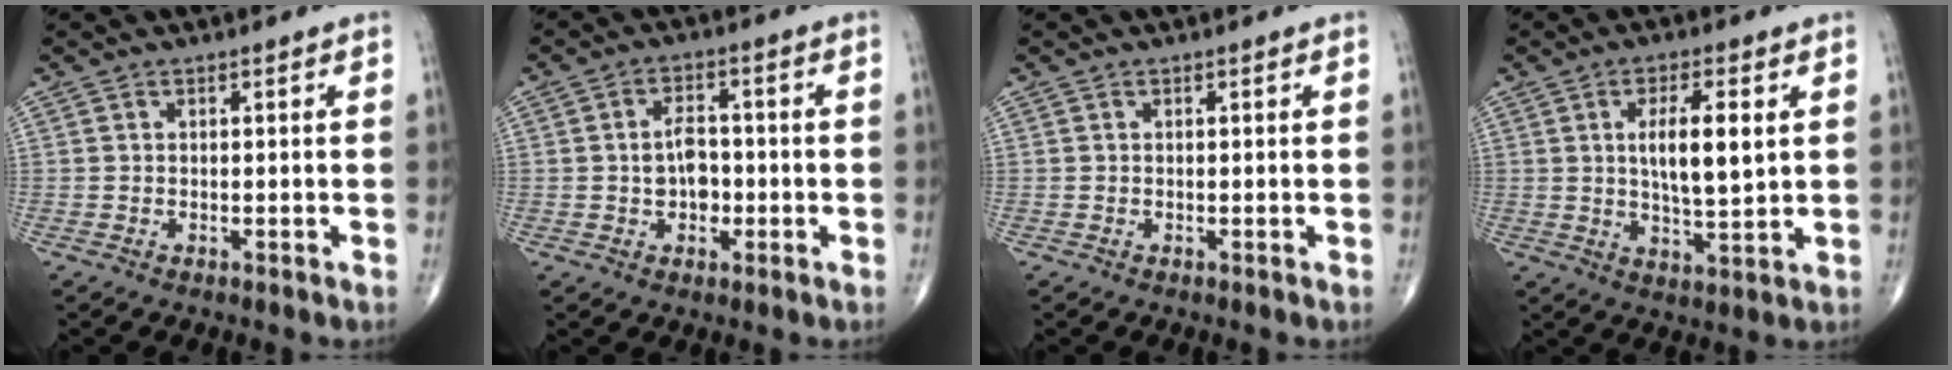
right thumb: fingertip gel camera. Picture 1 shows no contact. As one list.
[{"total": 5.5, "force": [-0.7, 3.6, 4.1], "torque": [-0.053, 0.015, -0.013]}, {"total": 0.0}, {"total": 9.4, "force": [2.1, 2.8, 8.7], "torque": [-0.142, -0.012, 0.040]}]